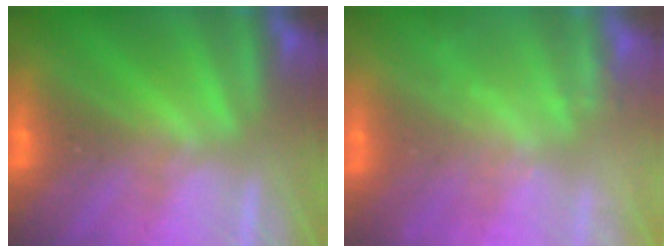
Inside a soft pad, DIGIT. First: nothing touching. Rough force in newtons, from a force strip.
{"total": 2.4}